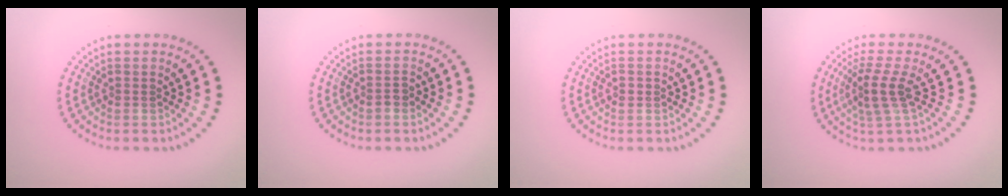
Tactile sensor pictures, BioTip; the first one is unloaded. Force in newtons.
{"total": 0.9, "press": 0.8, "slide": 0.4}
{"total": 0.8, "press": 0.8, "slide": 0.1}
{"total": 2.9, "press": 2.0, "slide": 2.1}